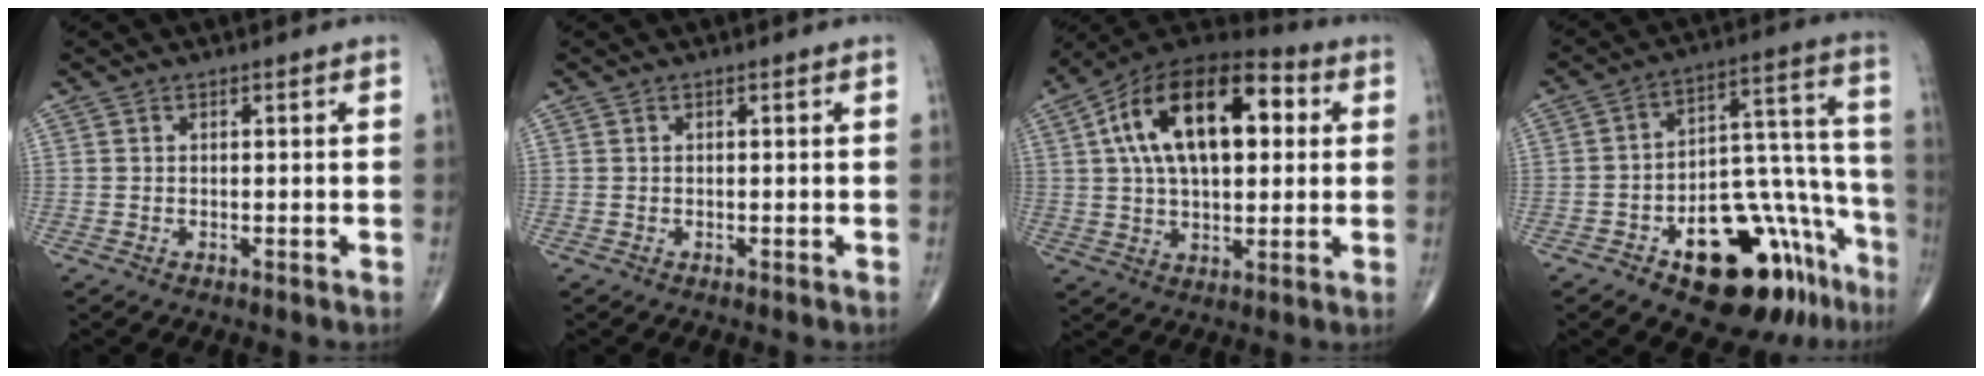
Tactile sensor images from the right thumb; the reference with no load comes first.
{"total": 0.0}
{"total": 21.7, "force": [4.9, 11.5, 17.7], "torque": [-0.281, 0.023, 0.068]}
{"total": 22.5, "force": [-12.5, 10.7, 15.4], "torque": [-0.131, 0.114, -0.173]}